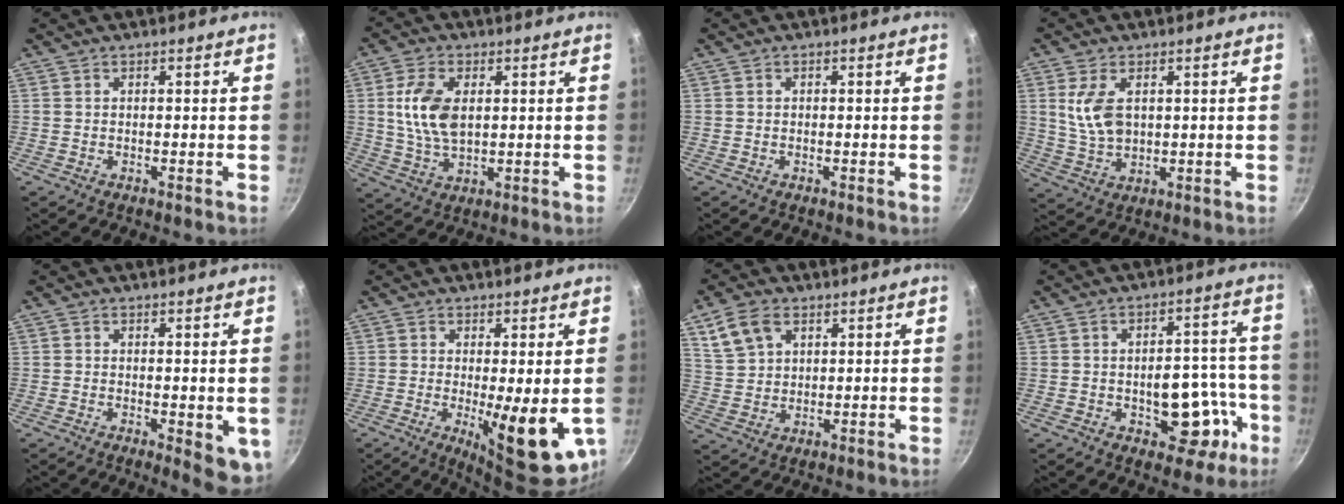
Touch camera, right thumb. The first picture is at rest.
{"total": 10.0, "force": [1.7, 5.9, 7.9], "torque": [-0.146, -0.005, 0.034]}
{"total": 0.0}
{"total": 8.0, "force": [1.9, 4.8, 6.1], "torque": [-0.112, -0.015, 0.043]}
{"total": 6.4, "force": [-0.8, 2.6, 5.8], "torque": [-0.060, -0.006, -0.006]}
{"total": 12.3, "force": [-1.9, 3.5, 11.6], "torque": [-0.144, -0.015, -0.014]}
{"total": 8.0, "force": [4.0, 5.1, 4.6], "torque": [-0.080, -0.003, 0.082]}
{"total": 12.9, "force": [-4.3, 7.7, 9.4], "torque": [-0.067, 0.037, -0.052]}